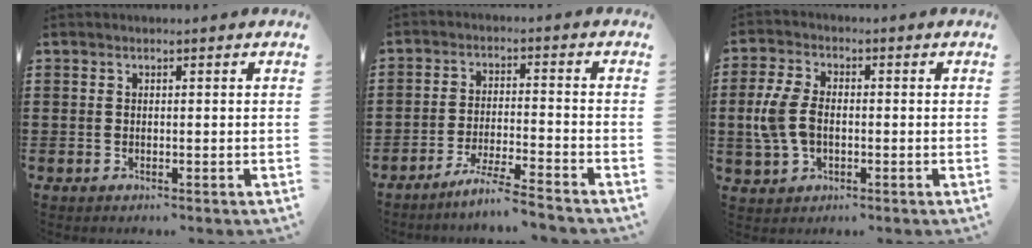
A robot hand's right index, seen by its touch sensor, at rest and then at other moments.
{"total": 5.5, "force": [-5.0, -0.8, 1.9], "torque": [-0.038, -0.014, -0.098]}
{"total": 6.6, "force": [-0.5, 4.1, 5.1], "torque": [-0.138, -0.004, -0.020]}